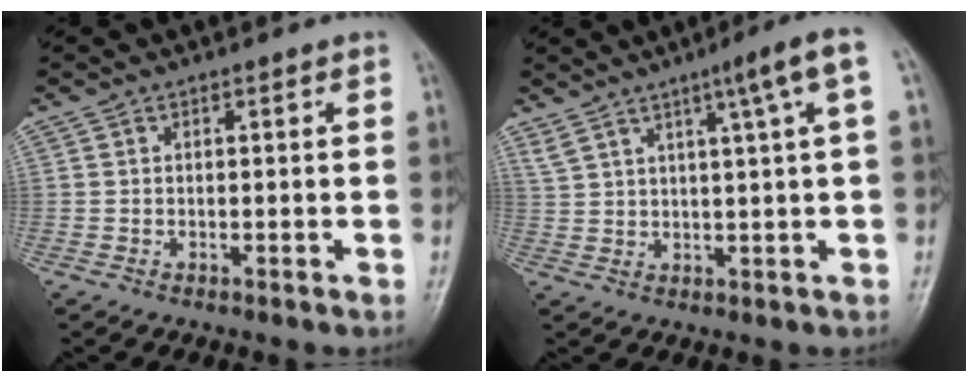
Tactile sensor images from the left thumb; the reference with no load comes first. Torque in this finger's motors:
{"motor_torque": [2.74, 2.27, 1.36, -1.41, 0.08]}